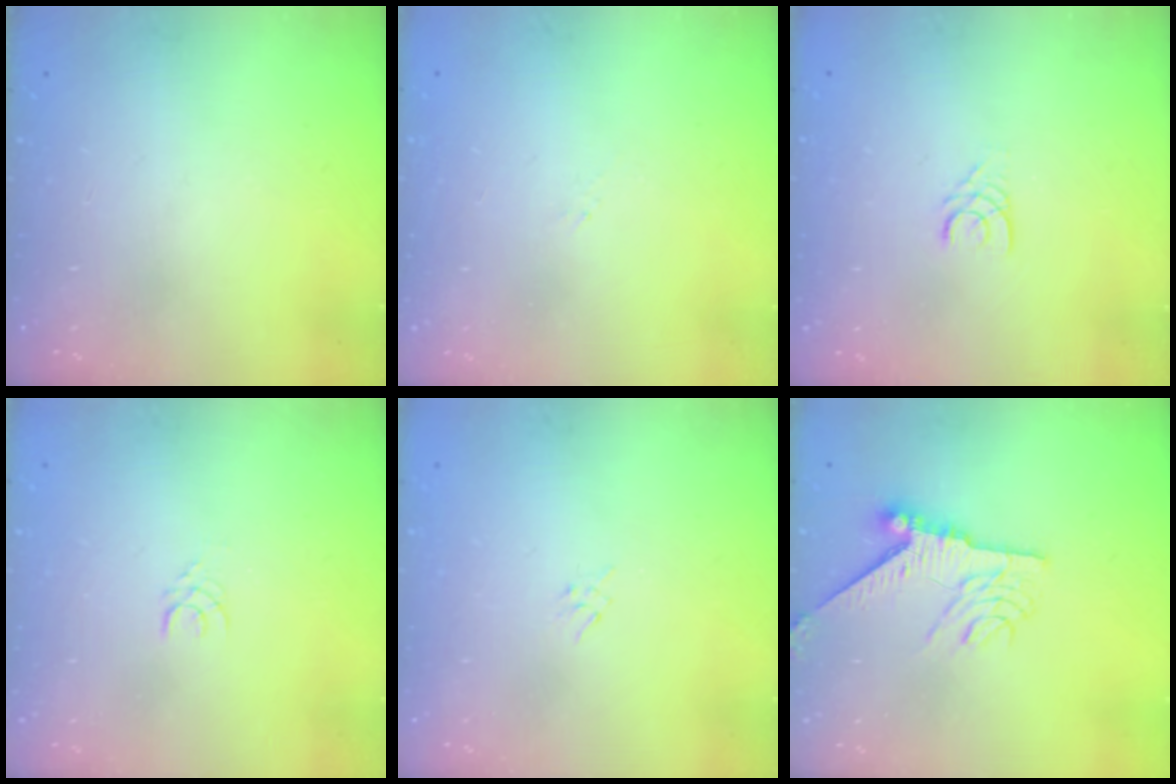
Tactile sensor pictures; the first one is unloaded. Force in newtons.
{"total": 1.2, "press": 1.2, "slide": 0.3}
{"total": 3.2, "press": 3.2, "slide": 0.3}
{"total": 2.7, "press": 2.7, "slide": 0.2}
{"total": 1.6, "press": 1.6, "slide": 0.4}
{"total": 9.1, "press": 9.1, "slide": 0.6}